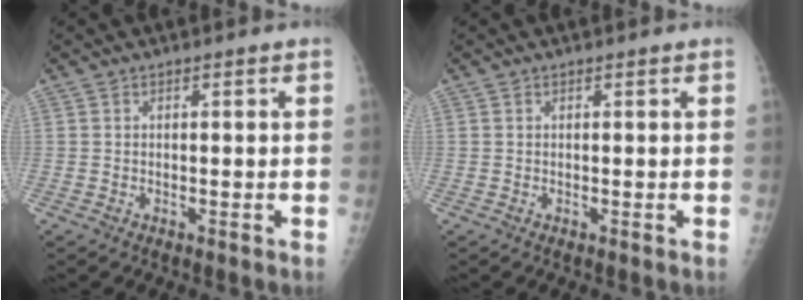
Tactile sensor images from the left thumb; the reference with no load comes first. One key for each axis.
{"total": 0.0}